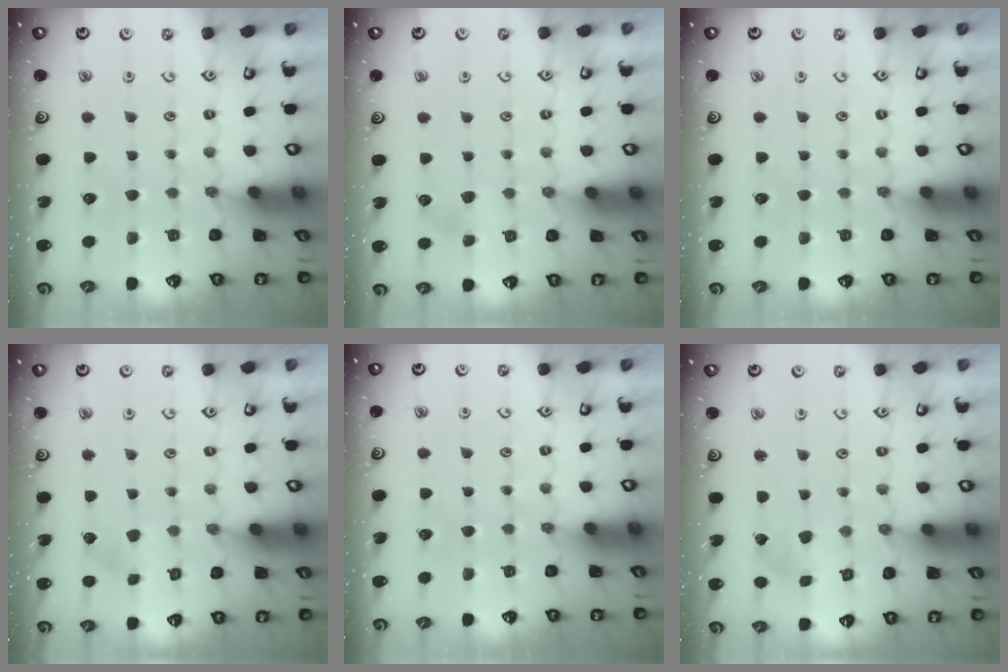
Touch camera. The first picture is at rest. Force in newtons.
{"total": 2.4, "press": 2.4, "slide": 0.4}
{"total": 0.0}
{"total": 2.9, "press": 2.9, "slide": 0.3}
{"total": 0.0}
{"total": 2.2, "press": 2.2, "slide": 0.1}